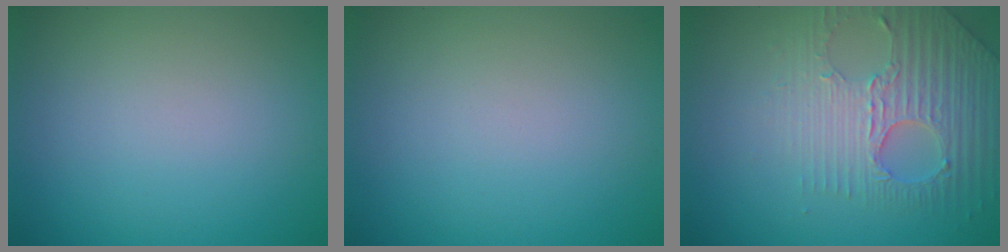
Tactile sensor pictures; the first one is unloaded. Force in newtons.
{"total": 0.0}
{"total": 4.0, "press": 3.8, "slide": 1.2}